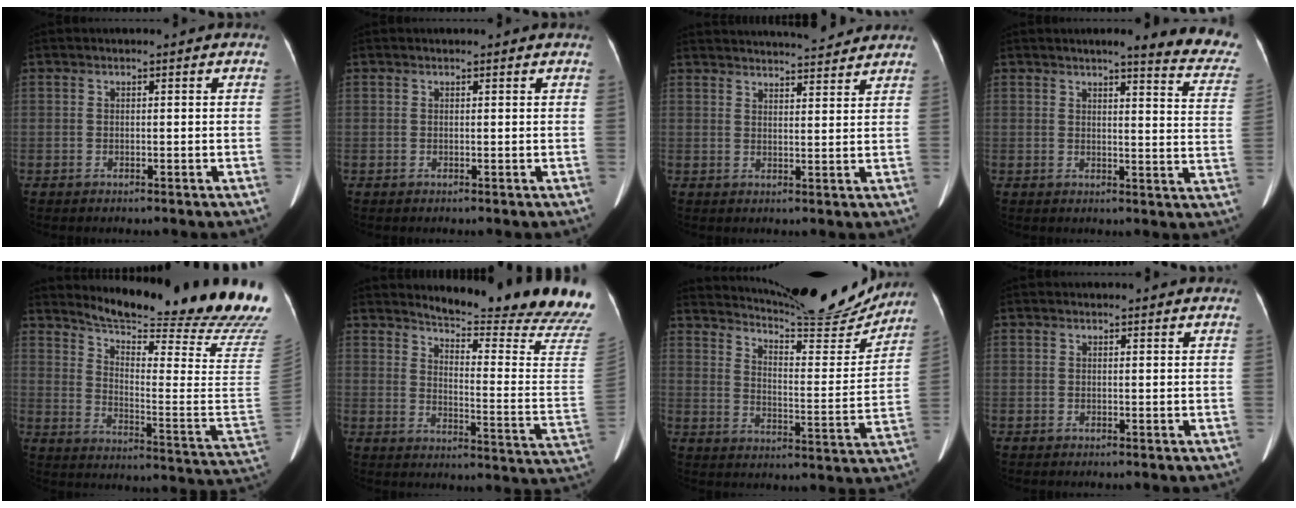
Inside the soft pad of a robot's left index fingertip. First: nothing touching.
{"total": 1.2, "force": [1.2, 0.2, 0.3], "torque": [-0.011, 0.008, 0.012]}
{"total": 13.9, "force": [13.2, 1.5, 4.1], "torque": [-0.060, 0.019, 0.178]}
{"total": 12.8, "force": [11.4, 0.6, 5.6], "torque": [-0.045, -0.058, 0.105]}
{"total": 28.3, "force": [26.1, -0.1, 10.9], "torque": [-0.167, -0.166, 0.323]}
{"total": 21.5, "force": [20.2, -1.6, 7.1], "torque": [-0.112, -0.154, 0.240]}
{"total": 19.3, "force": [18.3, 1.6, 5.9], "torque": [-0.093, -0.055, 0.243]}
{"total": 2.7, "force": [2.6, 0.5, 0.6], "torque": [-0.013, 0.011, 0.025]}